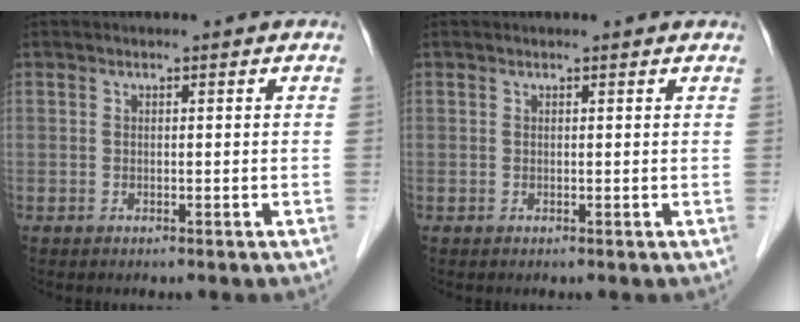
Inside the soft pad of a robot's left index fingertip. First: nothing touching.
{"total": 0.8, "force": [0.8, 0.0, 0.1], "torque": [-0.009, 0.002, 0.005]}